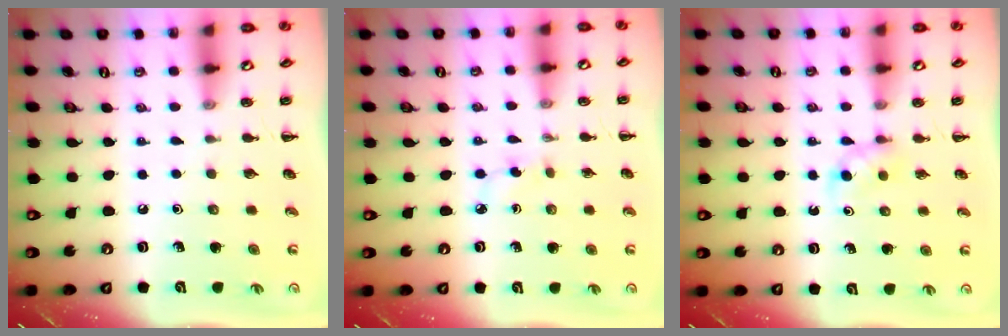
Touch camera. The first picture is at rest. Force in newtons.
{"total": 2.9, "press": 2.7, "slide": 1.1}
{"total": 3.1, "press": 2.8, "slide": 1.2}